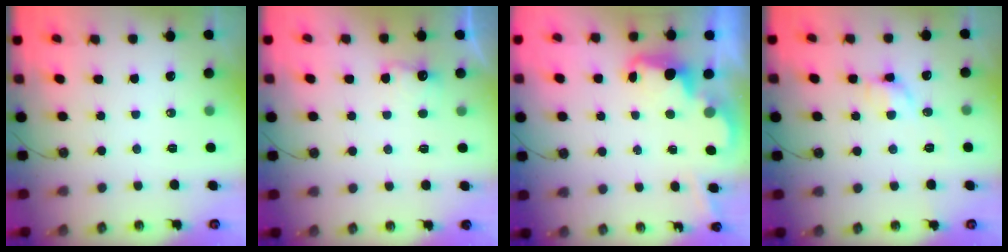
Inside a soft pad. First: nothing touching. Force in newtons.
{"total": 3.9, "press": 3.8, "slide": 0.9}
{"total": 2.3, "press": 2.2, "slide": 0.5}
{"total": 6.6, "press": 6.5, "slide": 1.2}